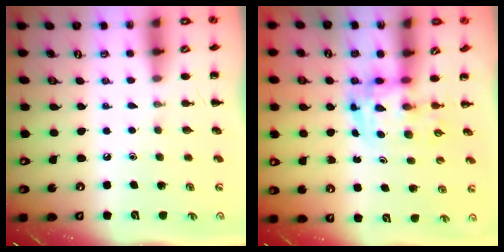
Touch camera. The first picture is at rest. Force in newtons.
{"total": 3.6, "press": 3.5, "slide": 0.6}